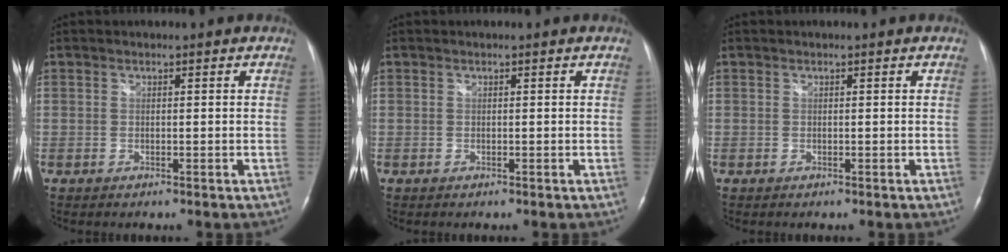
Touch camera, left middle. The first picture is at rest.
{"total": 0.0}
{"total": 0.0}